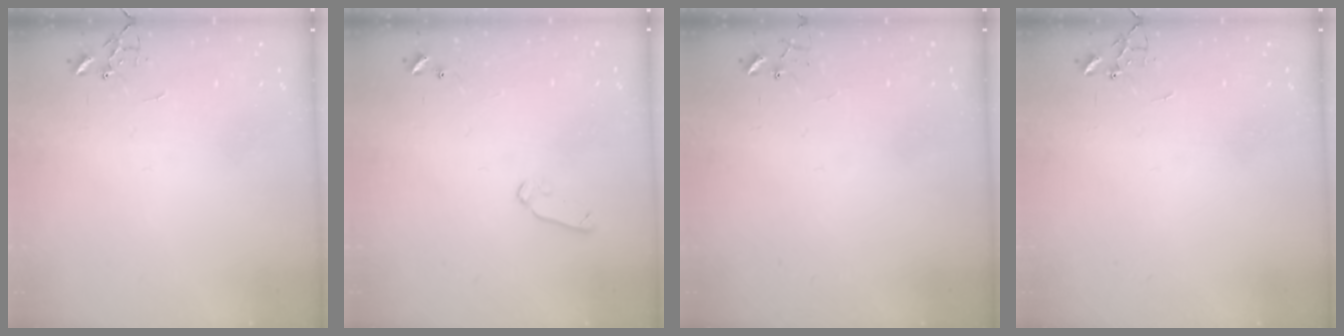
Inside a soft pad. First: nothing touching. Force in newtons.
{"total": 6.8, "press": 6.7, "slide": 1.0}
{"total": 6.1, "press": 6.0, "slide": 0.4}
{"total": 0.0}